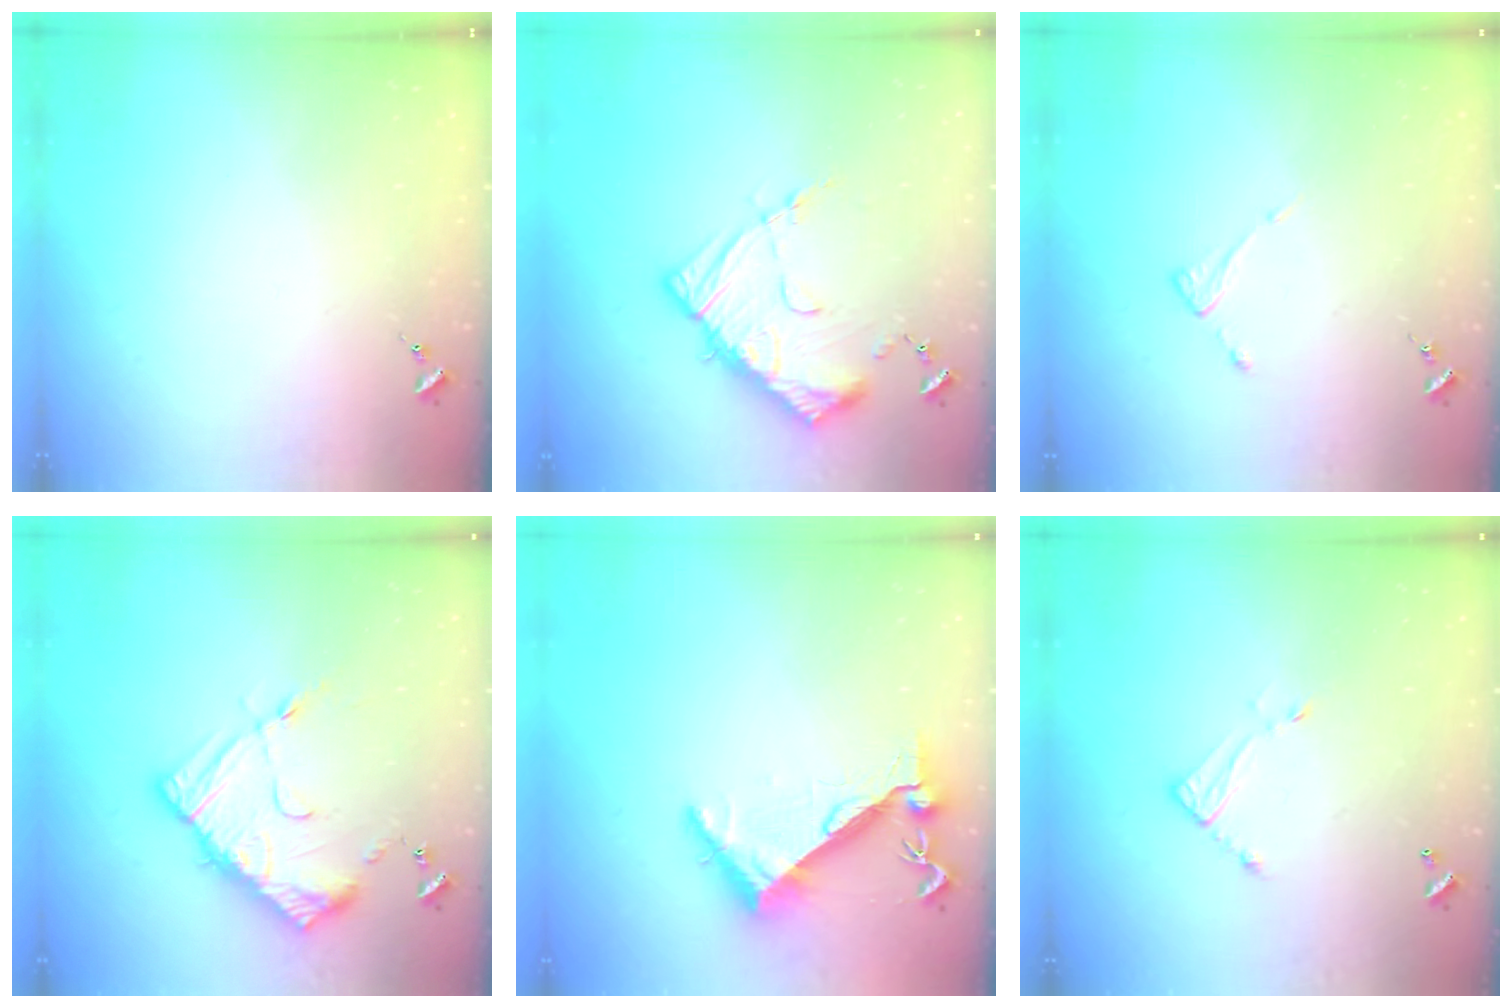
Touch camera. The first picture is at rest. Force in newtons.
{"total": 14.8, "press": 14.7, "slide": 1.4}
{"total": 3.8, "press": 3.7, "slide": 0.4}
{"total": 14.5, "press": 14.5, "slide": 1.3}
{"total": 6.4, "press": 6.4, "slide": 0.5}
{"total": 7.3, "press": 7.3, "slide": 0.3}